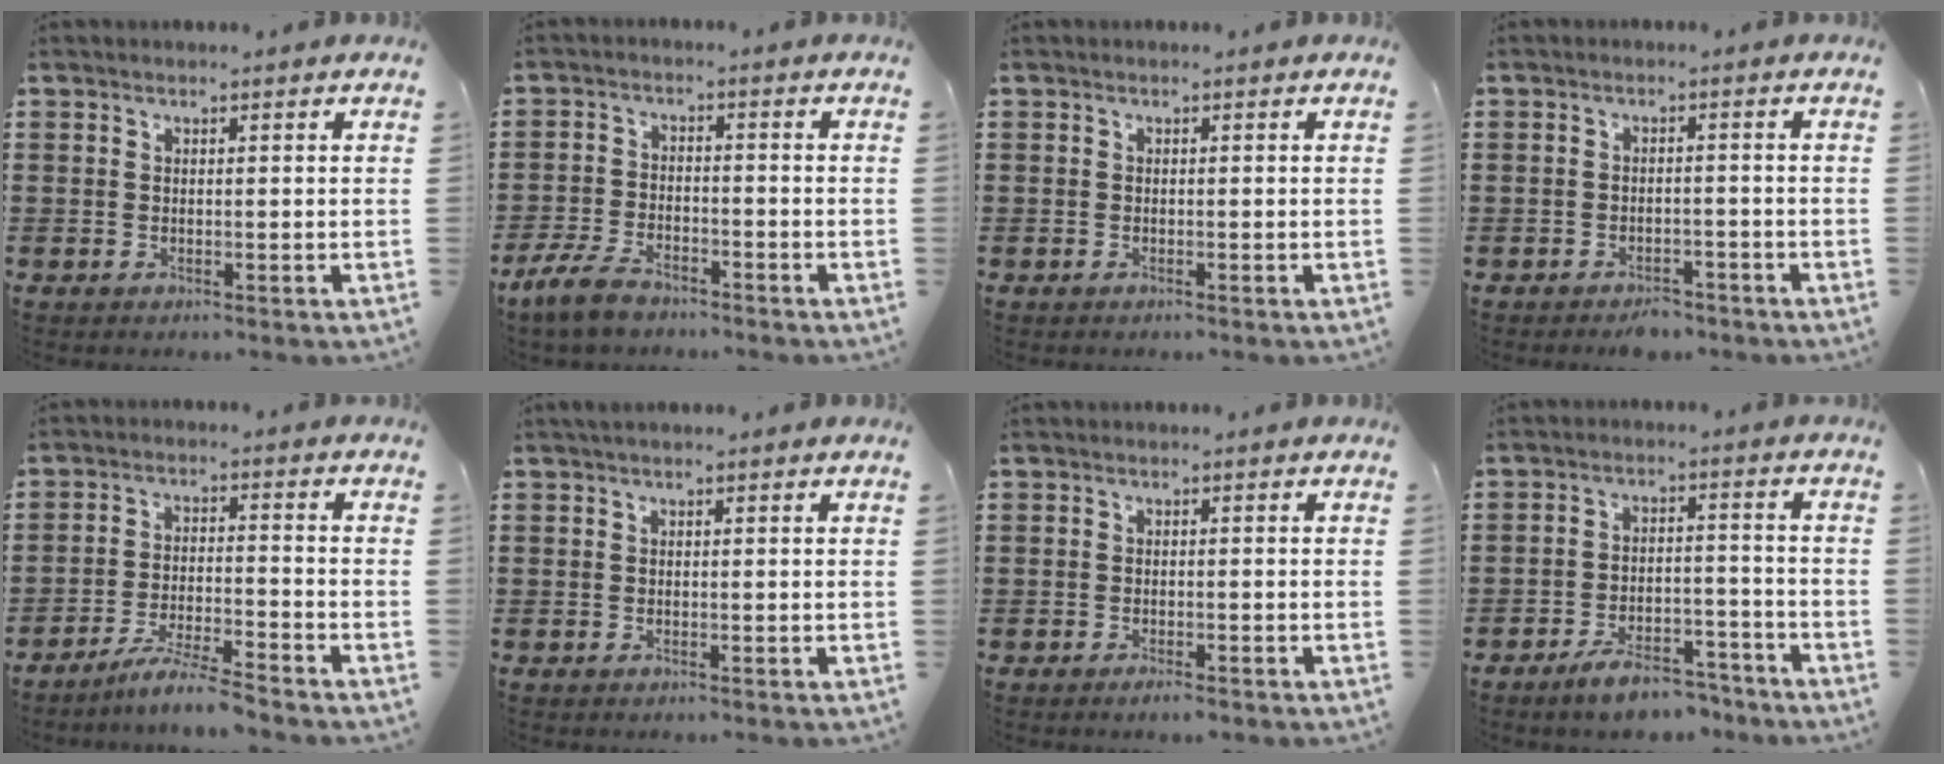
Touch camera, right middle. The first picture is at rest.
{"total": 5.1, "force": [-4.1, 1.7, 2.4], "torque": [-0.068, 0.000, -0.085]}
{"total": 0.0}
{"total": 2.3, "force": [-2.2, 0.7, -0.1], "torque": [-0.005, 0.001, -0.048]}
{"total": 5.7, "force": [-5.2, -0.5, 2.3], "torque": [-0.049, -0.014, -0.100]}
{"total": 0.6, "force": [0.1, -0.1, 0.6], "torque": [-0.011, 0.000, 0.001]}
{"total": 1.2, "force": [-0.9, 0.2, 0.7], "torque": [-0.015, -0.005, -0.015]}
{"total": 6.3, "force": [-5.6, 1.4, 2.6], "torque": [-0.043, 0.011, -0.105]}